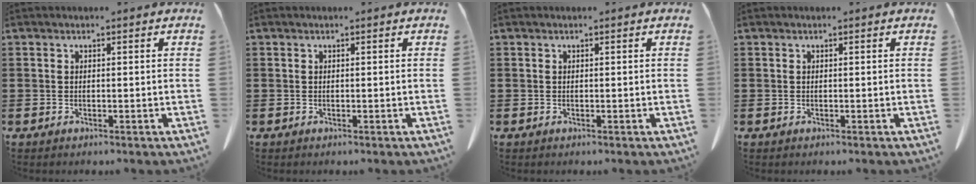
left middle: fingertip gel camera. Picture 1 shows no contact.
{"total": 0.0}
{"total": 0.0}
{"total": 0.0}